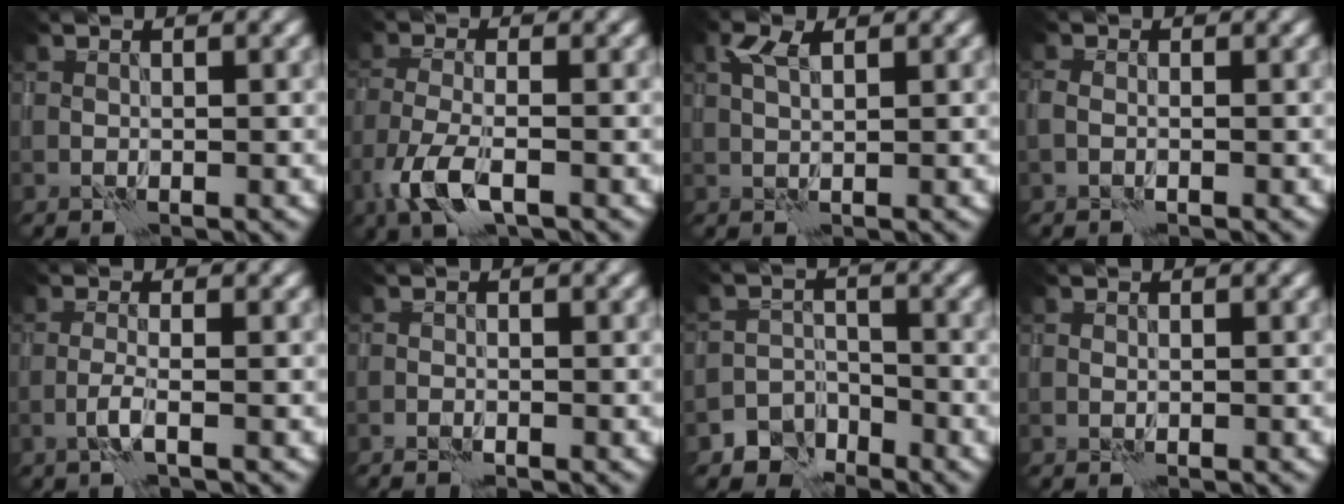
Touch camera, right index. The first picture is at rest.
{"total": 4.6, "force": [-2.4, 1.9, 3.4], "torque": [-0.079, -0.008, -0.055]}
{"total": 1.9, "force": [1.2, 0.5, 1.4], "torque": [-0.029, 0.008, 0.021]}
{"total": 0.9, "force": [-0.4, 0.6, 0.5], "torque": [-0.009, 0.001, -0.014]}
{"total": 1.5, "force": [-0.6, 0.2, 1.4], "torque": [-0.027, 0.006, -0.020]}
{"total": 0.6, "force": [-0.6, 0.0, 0.1], "torque": [-0.004, 0.002, -0.015]}
{"total": 3.7, "force": [-2.9, 2.2, 0.3], "torque": [0.009, -0.001, -0.058]}
{"total": 0.0}